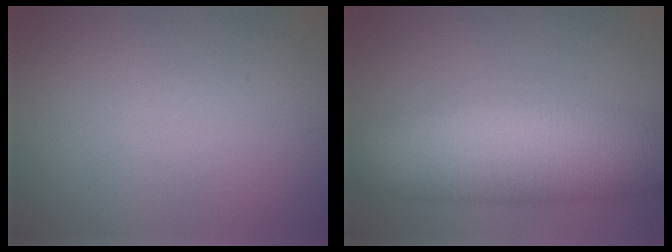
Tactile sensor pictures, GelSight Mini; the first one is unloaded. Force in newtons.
{"total": 11.3, "press": 11.3, "slide": 0.4}